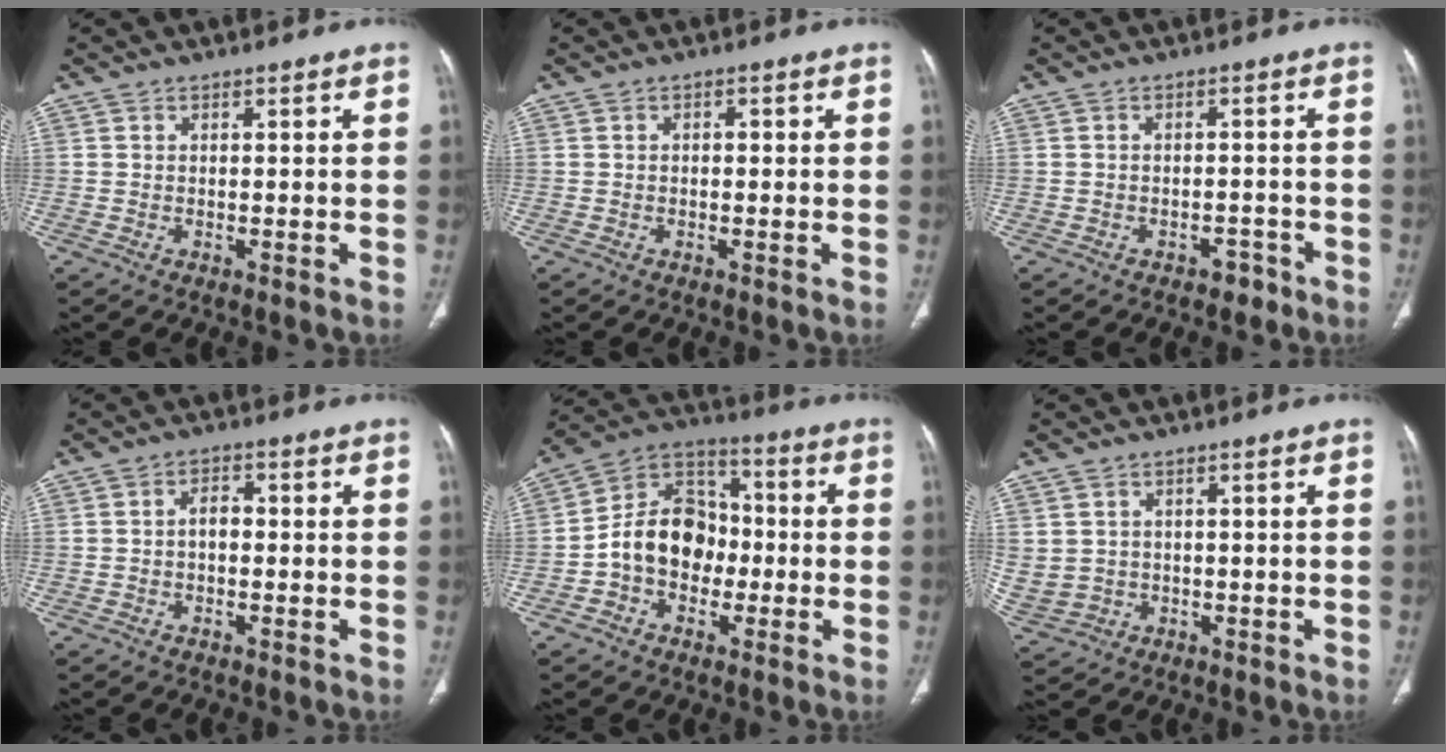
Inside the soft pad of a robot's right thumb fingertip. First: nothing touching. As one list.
[{"total": 1.1, "force": [0.0, 0.7, 0.8], "torque": [-0.007, 0.003, -0.004]}, {"total": 2.7, "force": [-1.8, 1.6, 1.1], "torque": [-0.007, 0.014, -0.020]}, {"total": 2.8, "force": [-0.4, 1.8, 2.1], "torque": [-0.027, 0.012, -0.011]}, {"total": 13.7, "force": [-2.1, 10.7, 8.4], "torque": [-0.107, 0.043, -0.048]}, {"total": 7.0, "force": [0.2, 6.4, 2.7], "torque": [-0.076, 0.008, 0.028]}]